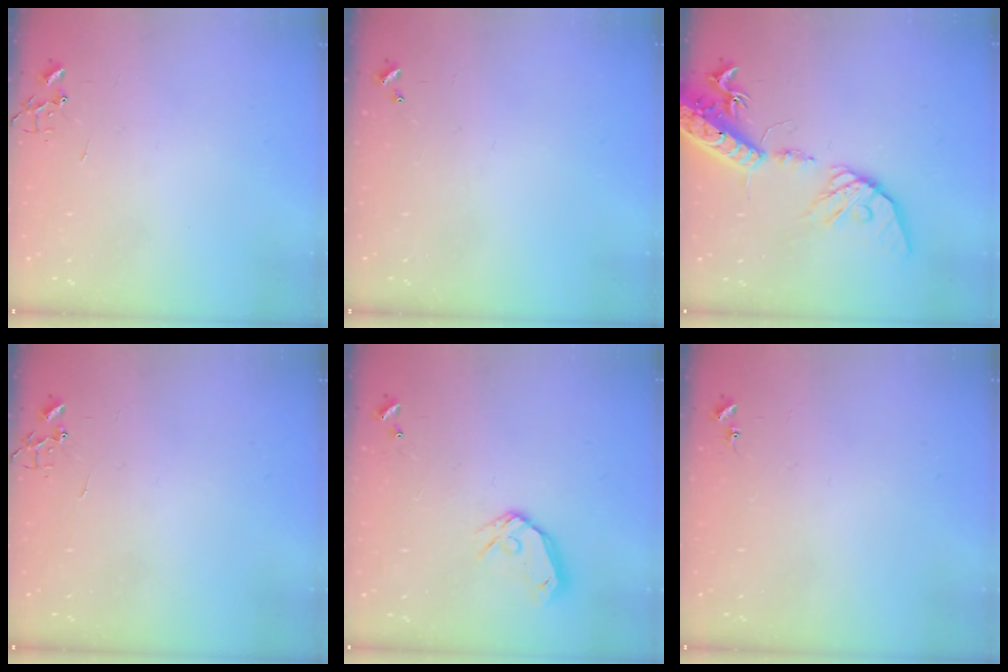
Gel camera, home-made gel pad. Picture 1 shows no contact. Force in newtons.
{"total": 0.0}
{"total": 18.0, "press": 17.7, "slide": 3.3}
{"total": 0.0}
{"total": 10.4, "press": 10.2, "slide": 1.6}
{"total": 6.8, "press": 6.7, "slide": 0.5}